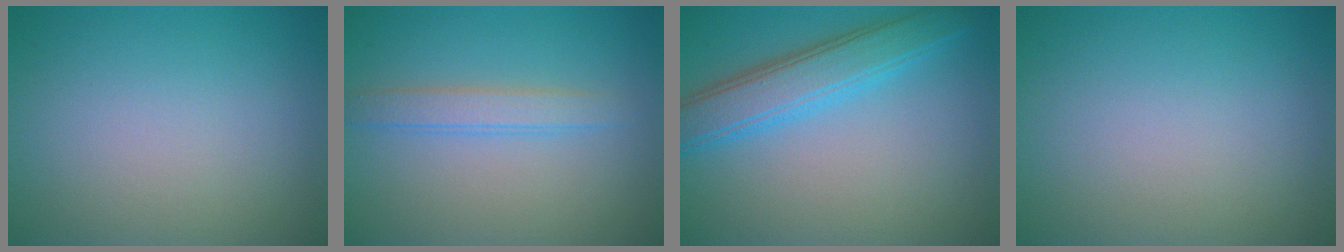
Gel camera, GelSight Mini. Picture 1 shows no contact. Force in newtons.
{"total": 2.2, "press": 2.2, "slide": 0.1}
{"total": 5.0, "press": 5.0, "slide": 0.1}
{"total": 0.0}